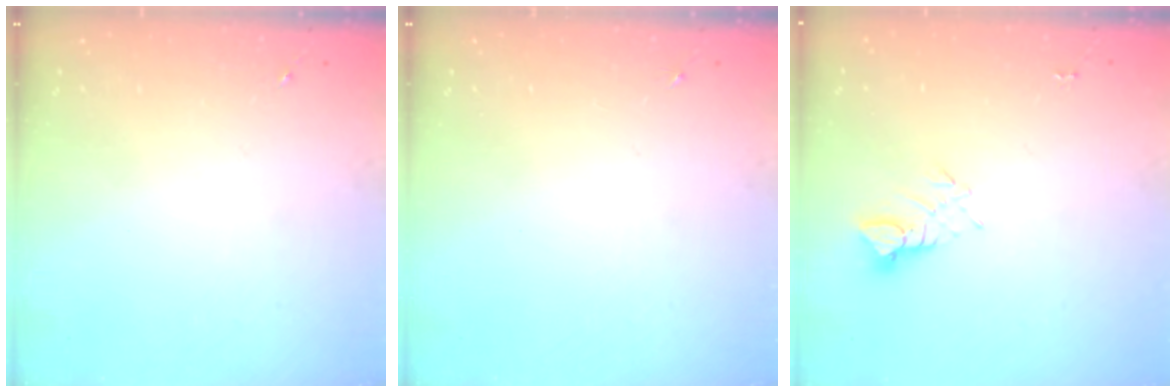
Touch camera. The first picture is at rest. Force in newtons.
{"total": 0.0}
{"total": 3.1, "press": 3.1, "slide": 0.1}